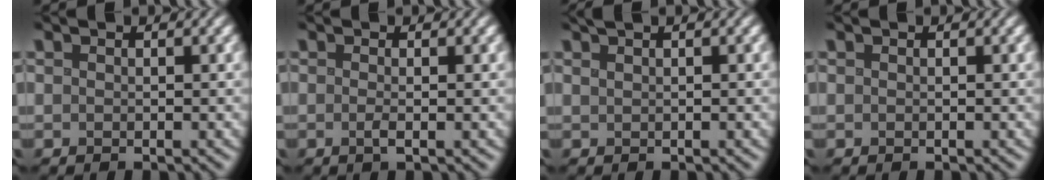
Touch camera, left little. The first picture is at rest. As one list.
[{"total": 1.3, "force": [-0.2, 0.3, 1.2], "torque": [-0.020, -0.003, -0.006]}, {"total": 2.0, "force": [1.4, 0.6, 1.3], "torque": [-0.022, 0.002, 0.020]}, {"total": 0.0}]